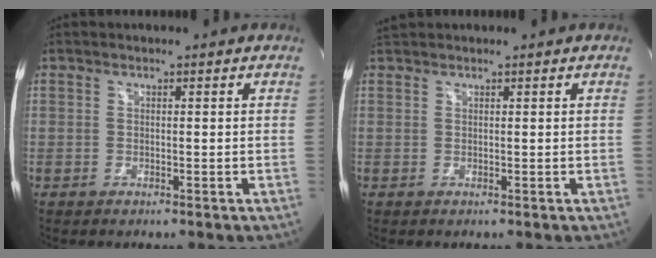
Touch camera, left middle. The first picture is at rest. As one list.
[{"total": 1.3, "force": [1.3, 0.0, 0.1], "torque": [-0.014, 0.017, 0.031]}]